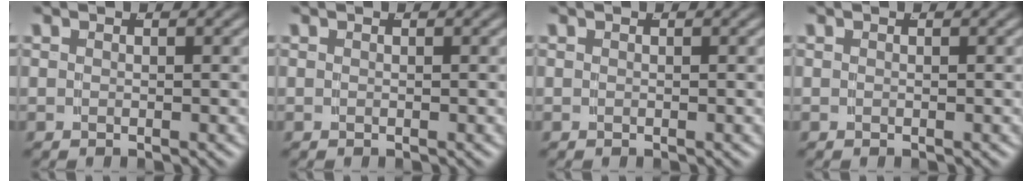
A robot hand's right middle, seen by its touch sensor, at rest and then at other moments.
{"total": 0.0}
{"total": 0.0}
{"total": 0.0}